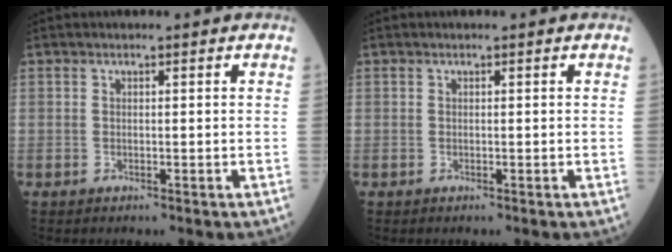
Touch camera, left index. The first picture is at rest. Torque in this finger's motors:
{"motor_torque": [0.00, 0.00, 0.00, 0.00]}